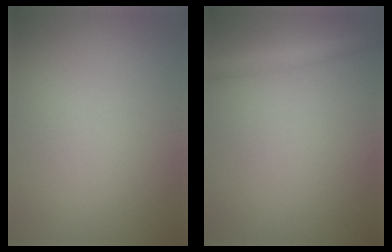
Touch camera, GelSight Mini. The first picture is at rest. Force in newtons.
{"total": 2.7, "press": 2.7, "slide": 0.1}